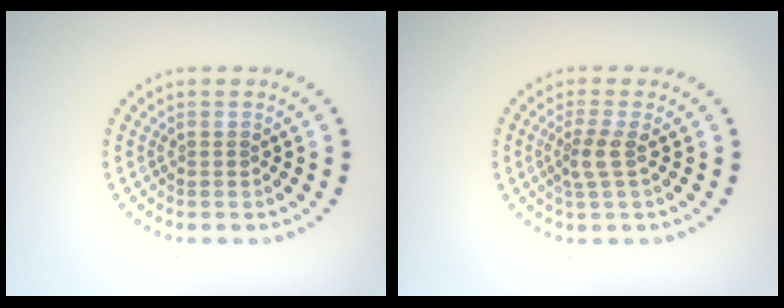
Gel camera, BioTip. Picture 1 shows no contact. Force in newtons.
{"total": 2.1, "press": 1.6, "slide": 1.3}